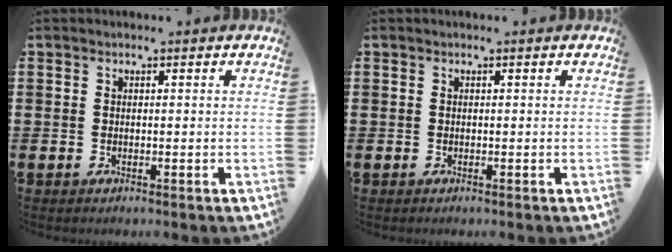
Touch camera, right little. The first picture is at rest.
{"total": 0.0}